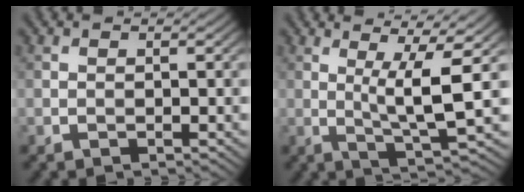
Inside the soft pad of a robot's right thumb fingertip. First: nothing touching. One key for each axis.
{"total": 7.4, "fx": 1.5, "fy": 0.9, "fz": 7.2, "tx": -0.129, "ty": 0.006, "tz": 0.030}